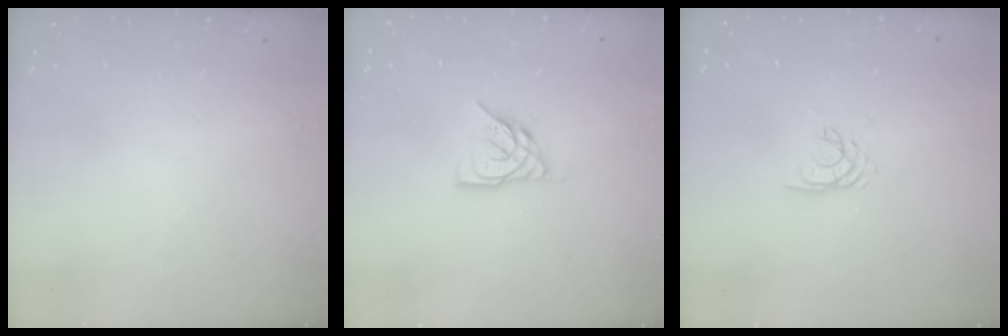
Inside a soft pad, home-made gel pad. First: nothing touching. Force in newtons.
{"total": 8.2, "press": 8.1, "slide": 0.6}
{"total": 2.1, "press": 2.1, "slide": 0.1}